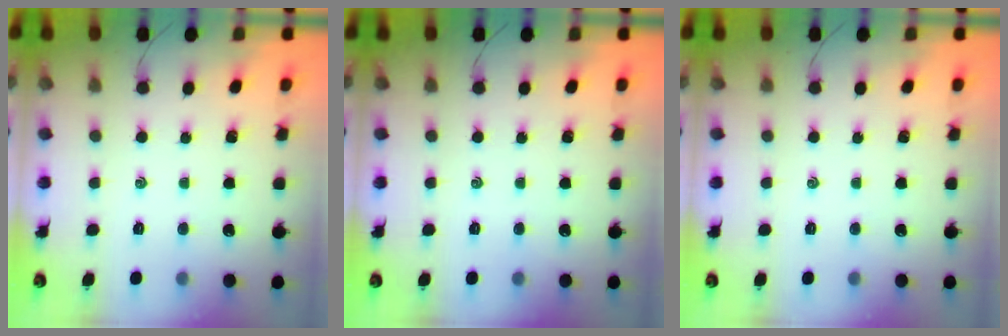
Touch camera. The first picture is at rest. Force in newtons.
{"total": 0.0}
{"total": 0.0}